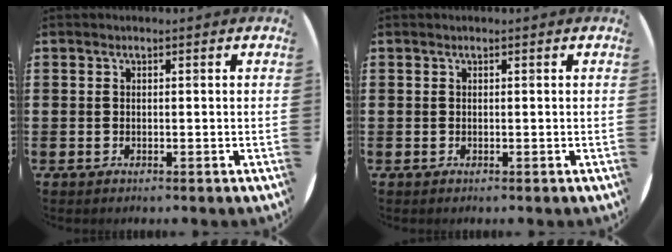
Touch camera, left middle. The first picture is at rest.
{"total": 0.0}